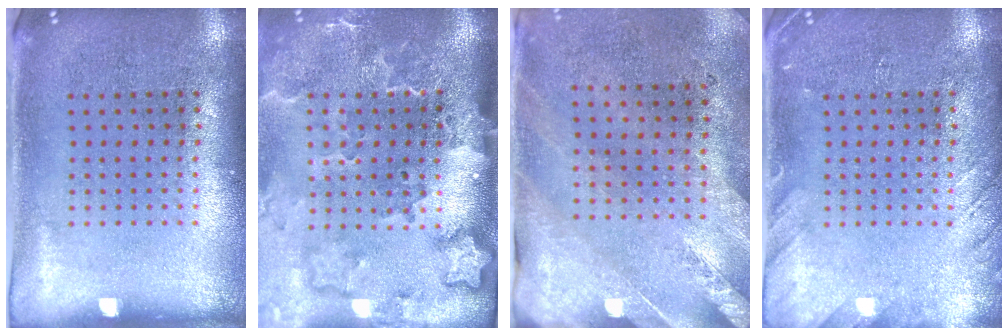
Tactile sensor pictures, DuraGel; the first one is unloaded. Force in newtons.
{"total": 3.2, "press": 2.3, "slide": 2.1}
{"total": 2.4, "press": 2.1, "slide": 1.3}
{"total": 1.8, "press": 1.8, "slide": 0.1}